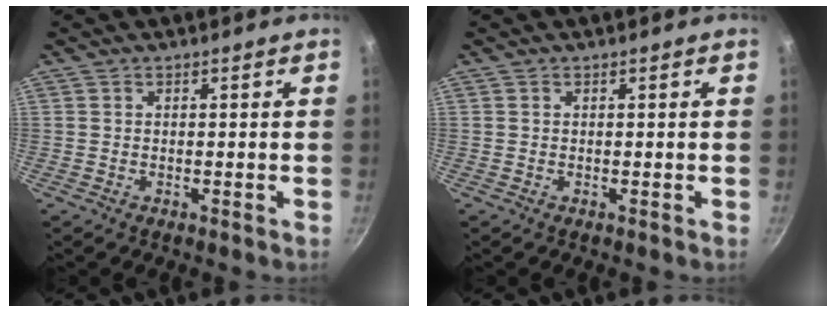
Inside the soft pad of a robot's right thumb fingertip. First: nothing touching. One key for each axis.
{"total": 0.0}